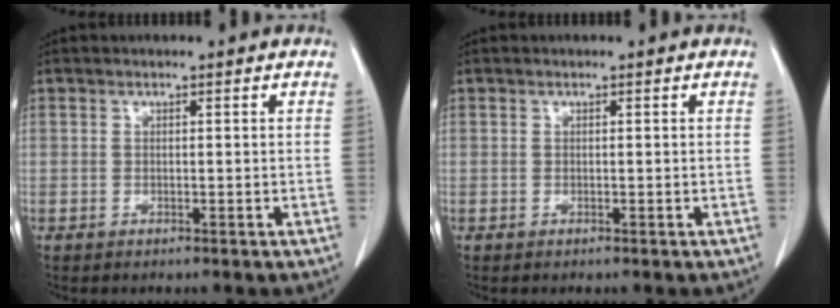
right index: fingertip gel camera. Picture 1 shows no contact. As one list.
[{"total": 0.0}]